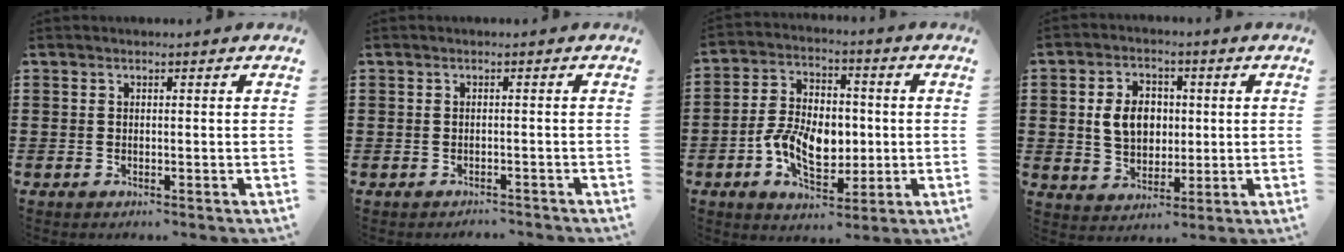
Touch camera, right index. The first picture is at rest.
{"total": 1.0, "force": [-1.0, 0.3, -0.1], "torque": [-0.001, 0.004, -0.023]}
{"total": 9.4, "force": [-1.7, 6.2, 6.9], "torque": [-0.135, 0.004, -0.035]}
{"total": 7.0, "force": [0.7, 5.3, 4.5], "torque": [-0.099, 0.007, 0.003]}